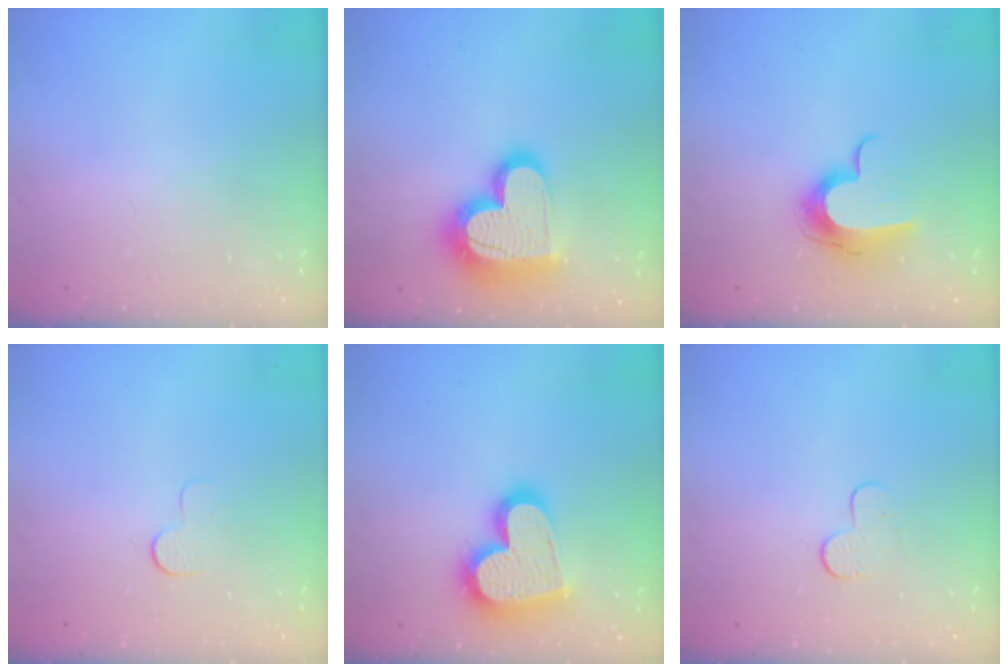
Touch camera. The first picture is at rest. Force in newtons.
{"total": 21.1, "press": 21.1, "slide": 1.5}
{"total": 11.2, "press": 11.1, "slide": 0.7}
{"total": 3.9, "press": 3.9, "slide": 0.3}
{"total": 20.6, "press": 20.5, "slide": 1.4}
{"total": 5.0, "press": 5.0, "slide": 0.5}